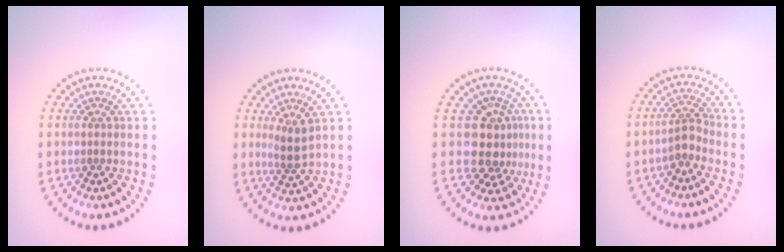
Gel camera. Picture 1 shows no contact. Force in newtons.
{"total": 2.0, "press": 1.6, "slide": 1.2}
{"total": 3.9, "press": 3.2, "slide": 2.2}
{"total": 2.1, "press": 1.6, "slide": 1.3}